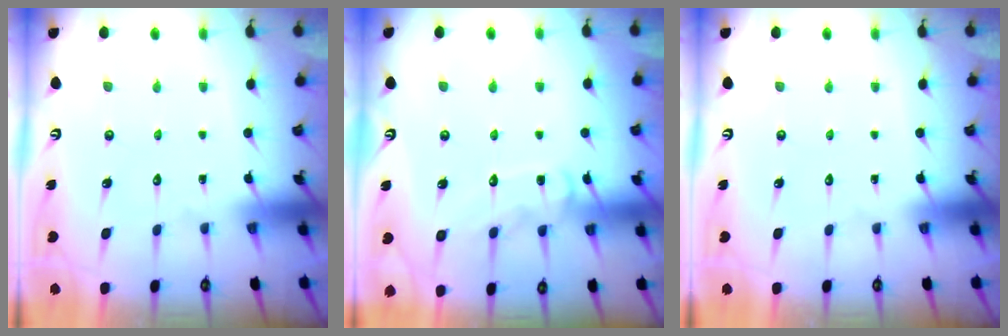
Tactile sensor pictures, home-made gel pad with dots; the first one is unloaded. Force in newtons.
{"total": 10.1, "press": 10.1, "slide": 0.7}
{"total": 0.0}